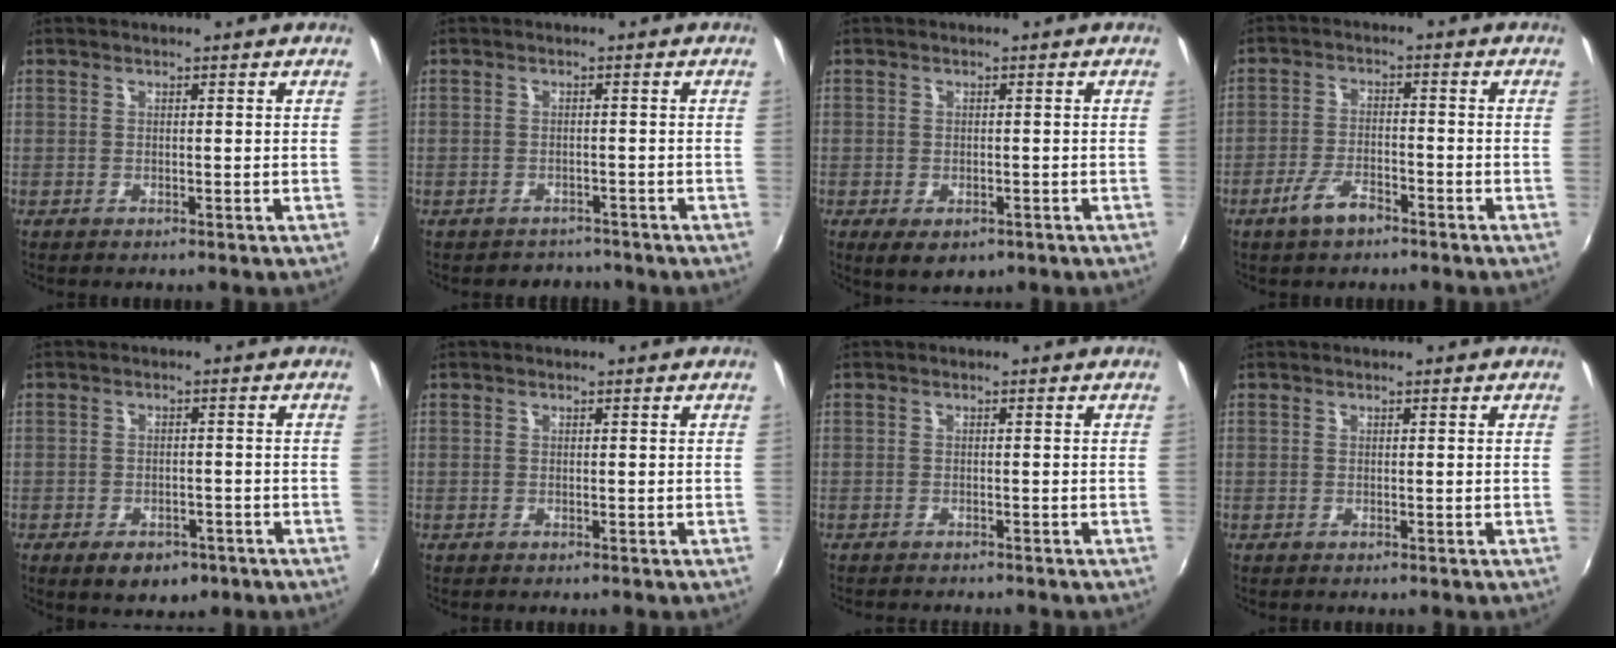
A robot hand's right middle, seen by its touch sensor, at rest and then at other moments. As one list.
[{"total": 3.0, "force": [-2.7, 1.3, -0.2], "torque": [-0.004, -0.002, -0.041]}, {"total": 4.2, "force": [-1.6, 2.5, 3.1], "torque": [-0.057, -0.020, -0.020]}, {"total": 5.1, "force": [-3.4, 1.6, 3.4], "torque": [-0.077, -0.004, -0.064]}, {"total": 5.9, "force": [-3.5, 3.3, 3.4], "torque": [-0.071, -0.009, -0.045]}, {"total": 0.6, "force": [0.4, -0.3, 0.0], "torque": [0.001, 0.000, 0.006]}, {"total": 2.0, "force": [-1.8, 0.1, 0.7], "torque": [-0.021, -0.014, -0.031]}, {"total": 0.0}]